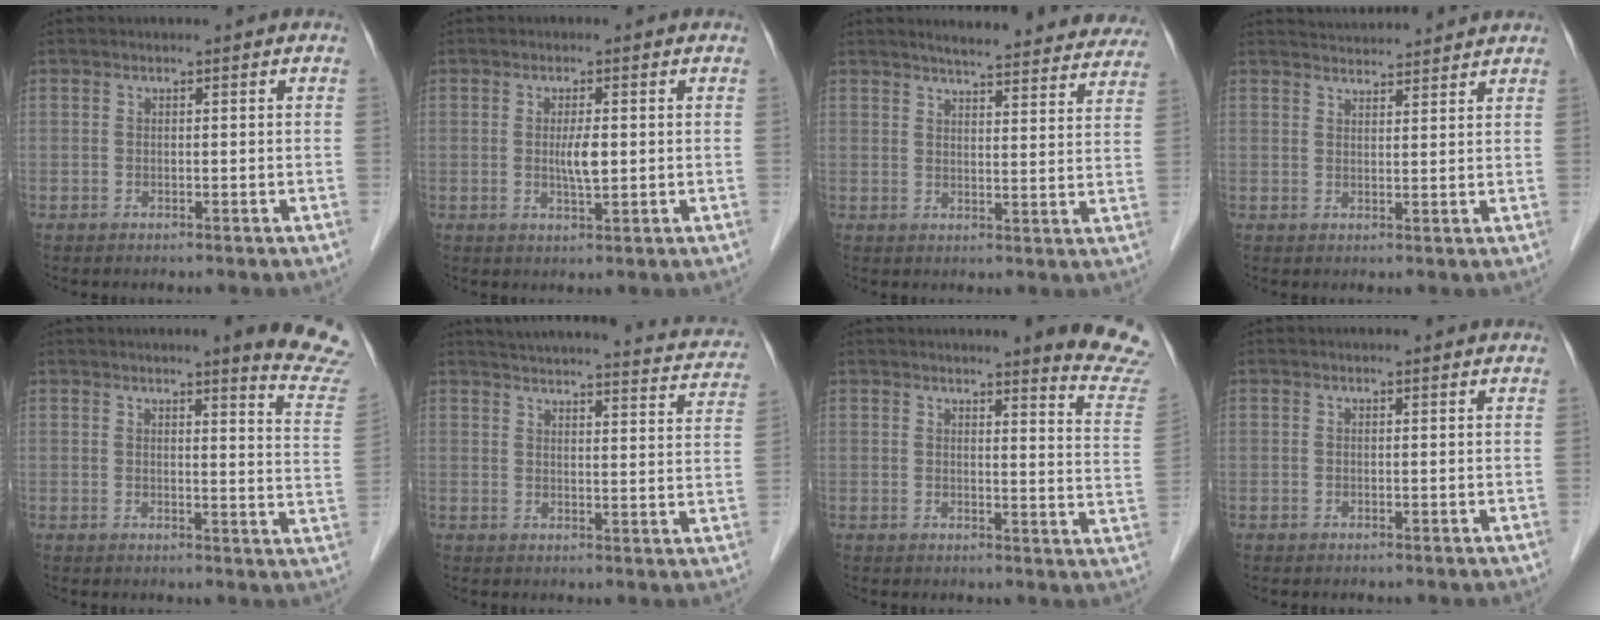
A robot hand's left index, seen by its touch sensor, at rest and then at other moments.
{"total": 3.0, "force": [0.1, 0.5, 3.0], "torque": [-0.056, -0.003, 0.004]}
{"total": 21.7, "force": [20.1, 3.3, 7.4], "torque": [-0.086, -0.033, 0.229]}
{"total": 7.3, "force": [7.2, 0.5, 1.3], "torque": [-0.024, 0.026, 0.095]}
{"total": 10.9, "force": [10.2, -1.0, 3.8], "torque": [-0.028, -0.080, 0.091]}
{"total": 22.4, "force": [20.5, 3.8, 8.0], "torque": [-0.111, -0.025, 0.235]}
{"total": 11.3, "force": [10.9, -1.0, 2.9], "torque": [-0.018, -0.093, 0.100]}
{"total": 1.9, "force": [1.9, 0.1, 0.4], "torque": [-0.012, 0.008, 0.020]}